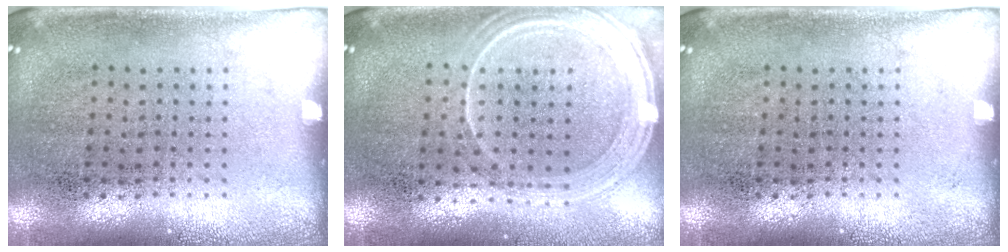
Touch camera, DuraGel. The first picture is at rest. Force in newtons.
{"total": 1.2, "press": 1.2, "slide": 0.3}
{"total": 0.0}